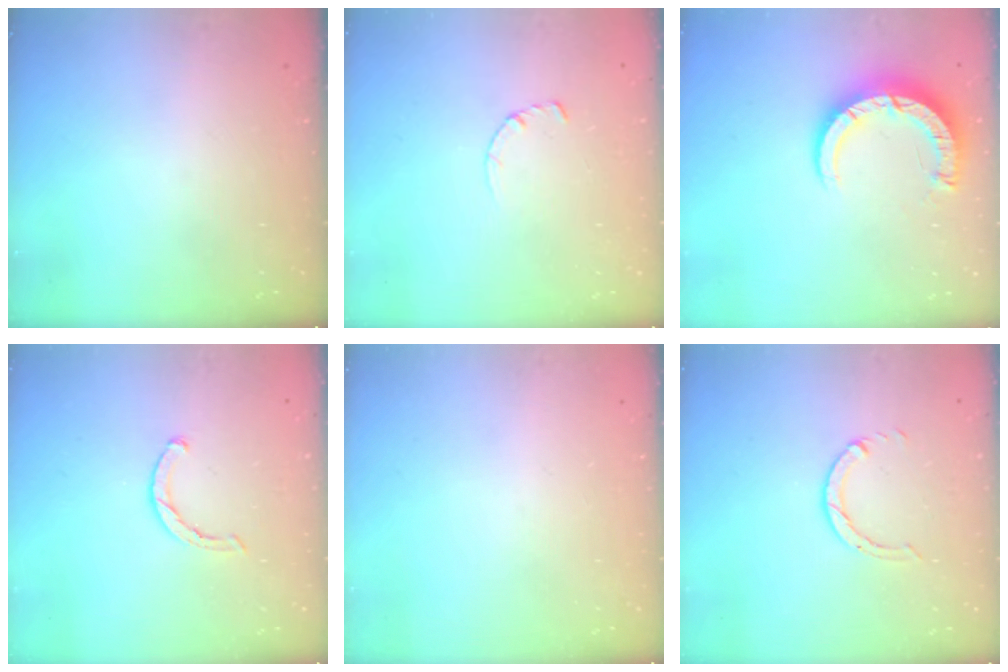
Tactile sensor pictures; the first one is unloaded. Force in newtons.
{"total": 2.8, "press": 2.8, "slide": 0.4}
{"total": 8.9, "press": 8.9, "slide": 0.9}
{"total": 1.8, "press": 1.8, "slide": 0.3}
{"total": 0.0}
{"total": 3.5, "press": 3.5, "slide": 0.5}